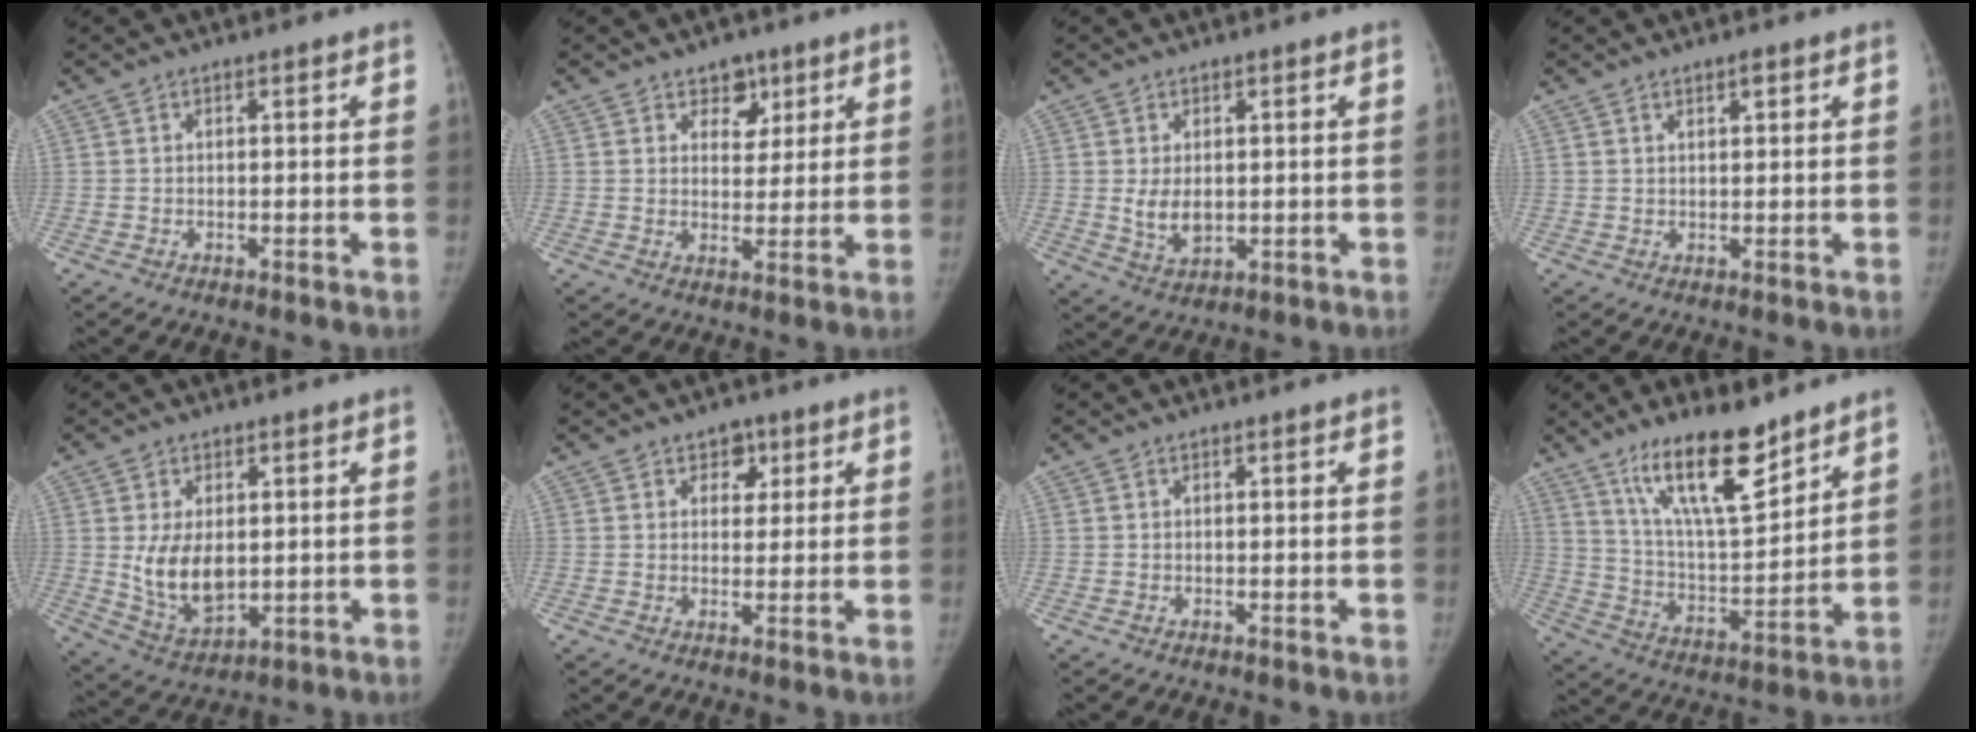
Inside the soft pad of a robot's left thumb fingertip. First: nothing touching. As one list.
[{"total": 5.4, "force": [3.2, 3.8, 2.2], "torque": [0.003, -0.018, 0.049]}, {"total": 5.0, "force": [0.3, 3.2, 3.8], "torque": [-0.059, -0.013, 0.016]}, {"total": 1.7, "force": [1.1, 0.6, 1.3], "torque": [-0.016, -0.005, 0.017]}, {"total": 9.9, "force": [0.7, 6.2, 7.7], "torque": [-0.118, -0.017, 0.032]}, {"total": 4.0, "force": [2.0, 3.0, 1.8], "torque": [0.006, -0.008, 0.027]}, {"total": 0.0}, {"total": 17.0, "force": [11.8, 4.8, 11.2], "torque": [-0.165, -0.074, 0.218]}]